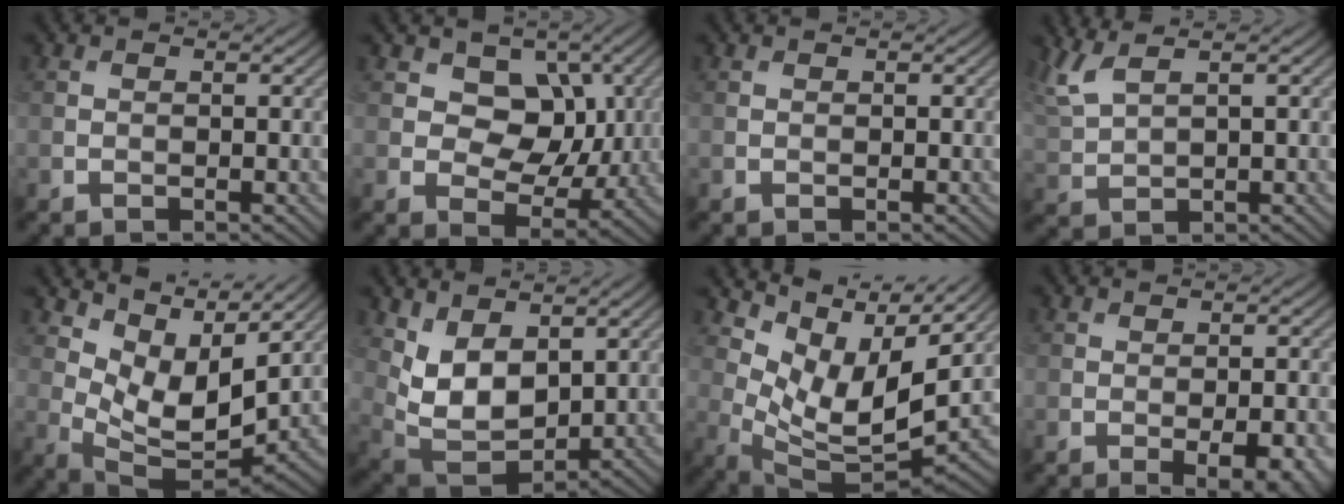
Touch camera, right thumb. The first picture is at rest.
{"total": 7.7, "force": [2.2, 6.0, 4.4], "torque": [-0.079, -0.008, 0.031]}
{"total": 0.0}
{"total": 5.3, "force": [3.4, 1.5, 3.8], "torque": [-0.102, 0.016, 0.077]}
{"total": 9.1, "force": [5.2, 4.2, 6.2], "torque": [-0.137, -0.005, 0.099]}
{"total": 8.0, "force": [3.0, 4.6, 5.8], "torque": [-0.134, -0.011, 0.060]}
{"total": 10.0, "force": [5.6, 4.2, 7.1], "torque": [-0.153, -0.008, 0.115]}
{"total": 6.2, "force": [-2.4, 2.5, 5.1], "torque": [-0.068, -0.009, -0.017]}